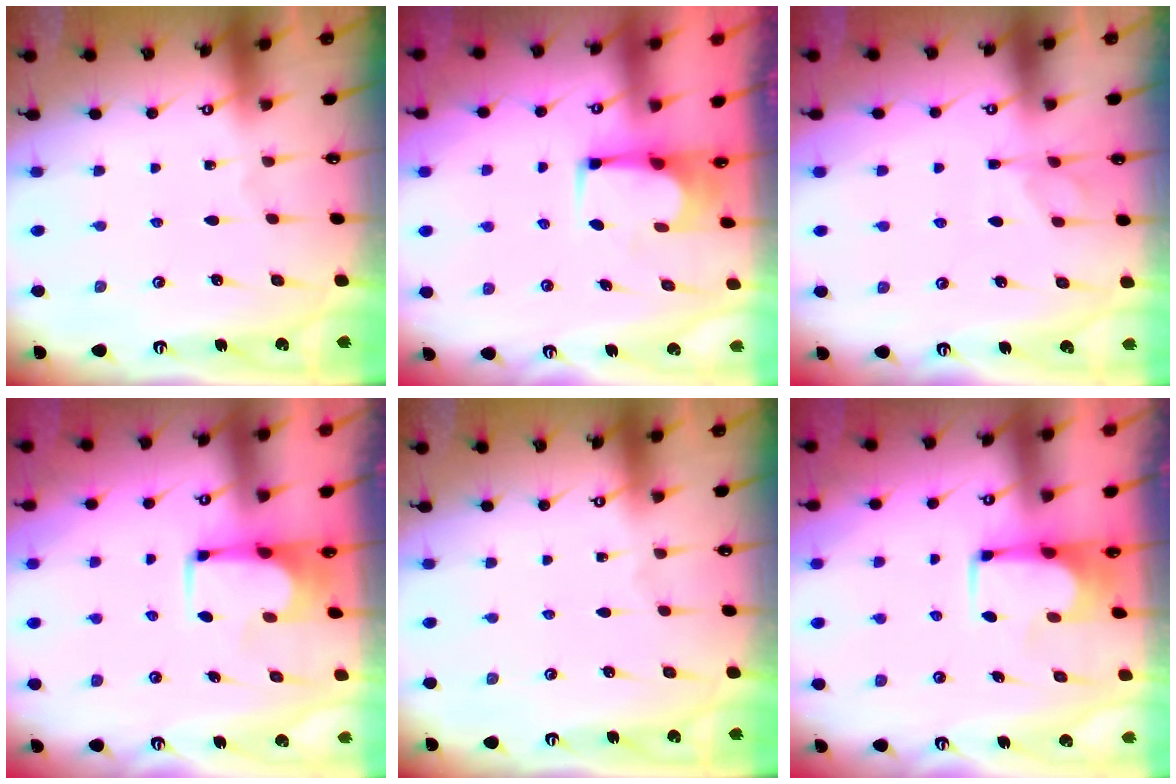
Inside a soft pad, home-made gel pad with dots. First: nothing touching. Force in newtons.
{"total": 2.1, "press": 2.1, "slide": 0.1}
{"total": 1.1, "press": 0.4, "slide": 1.0}
{"total": 1.5, "press": 1.5, "slide": 0.1}
{"total": 0.0}
{"total": 1.5, "press": 1.5, "slide": 0.1}